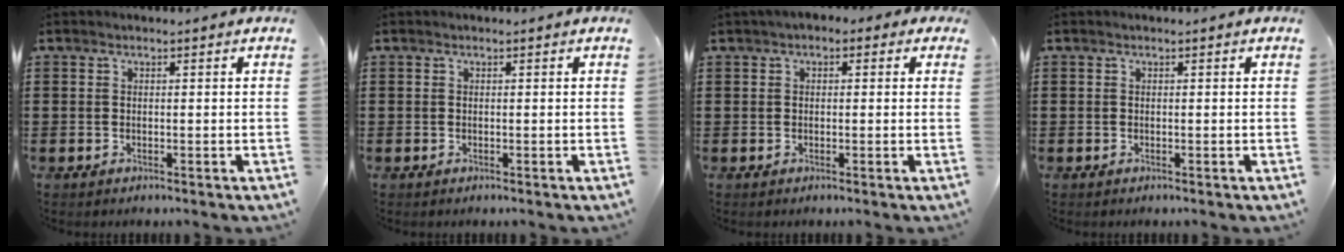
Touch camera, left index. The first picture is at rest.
{"total": 0.0}
{"total": 1.5, "force": [0.1, 1.1, 1.0], "torque": [-0.022, 0.009, -0.001]}
{"total": 0.0}